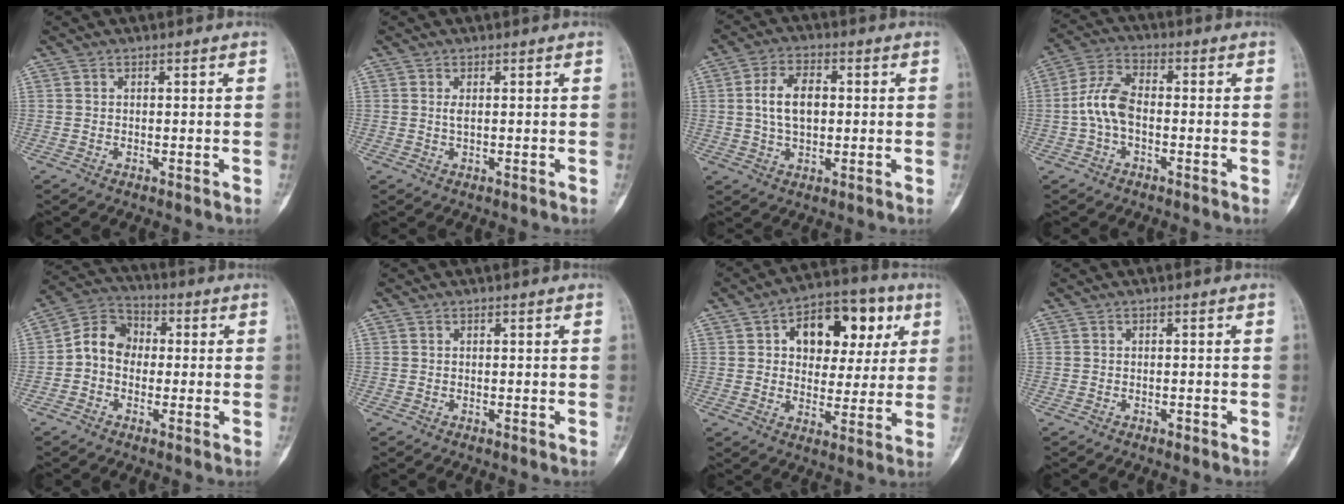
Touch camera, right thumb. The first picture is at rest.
{"total": 1.0, "force": [0.2, 0.3, 1.0], "torque": [-0.024, -0.001, 0.007]}
{"total": 8.3, "force": [0.8, 4.9, 6.6], "torque": [-0.114, 0.009, 0.013]}
{"total": 7.6, "force": [-1.1, 4.2, 6.2], "torque": [-0.132, 0.025, -0.030]}
{"total": 7.9, "force": [-0.6, 6.5, 4.5], "torque": [-0.061, 0.033, -0.028]}
{"total": 0.0}
{"total": 15.8, "force": [5.3, 10.2, 10.9], "torque": [-0.102, 0.009, 0.078]}
{"total": 0.5, "force": [-0.4, 0.2, 0.2], "torque": [-0.005, 0.004, -0.006]}